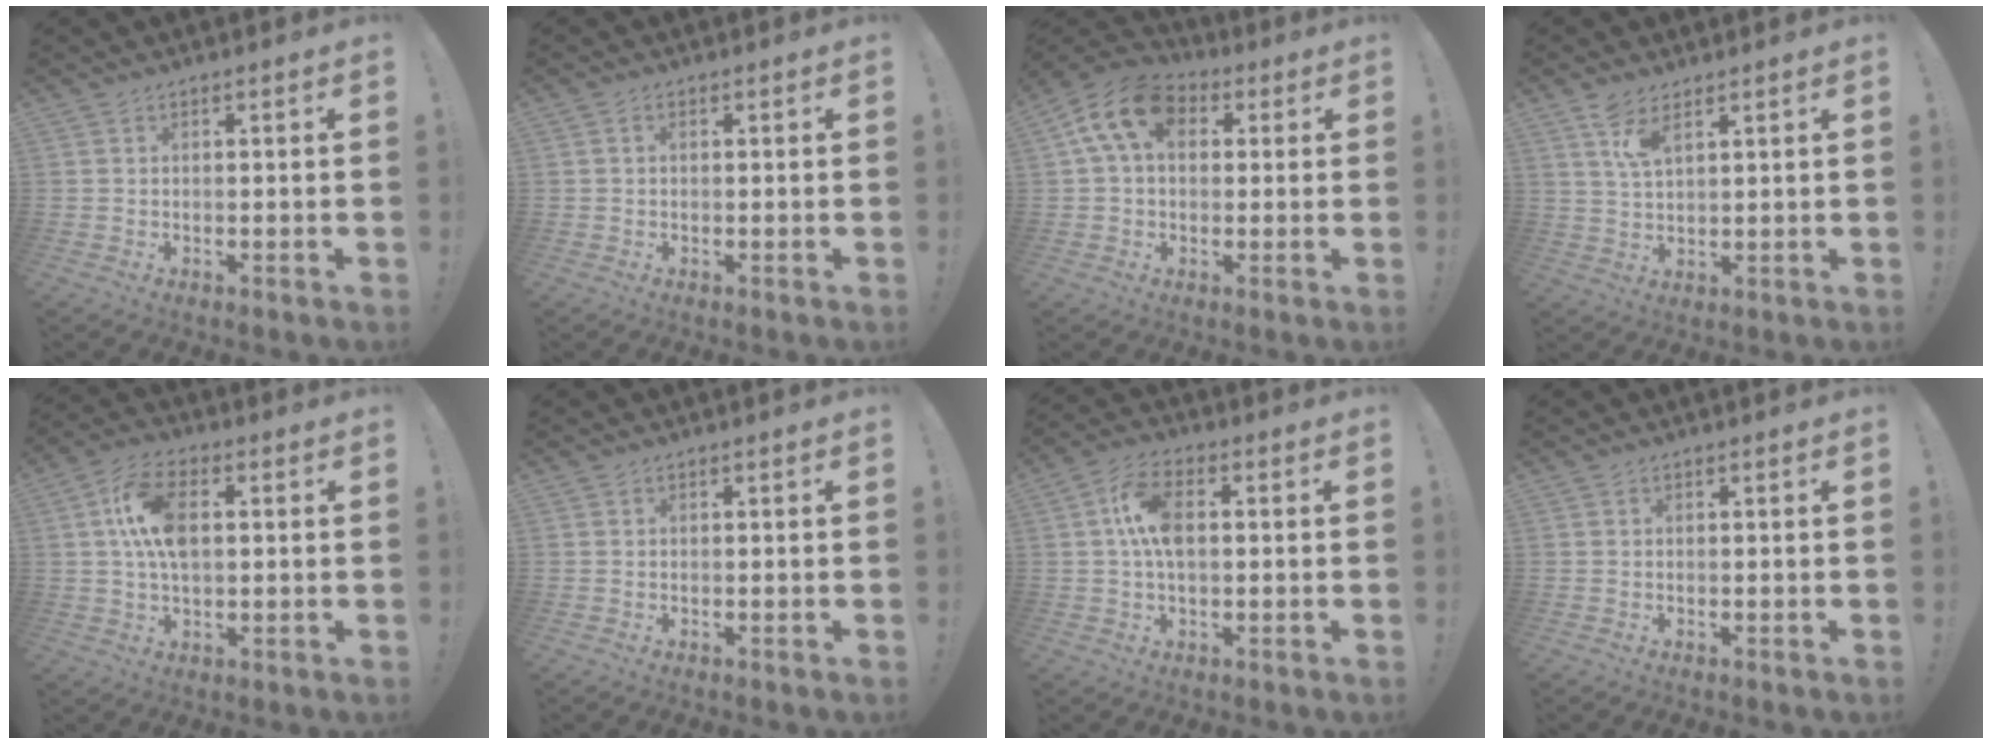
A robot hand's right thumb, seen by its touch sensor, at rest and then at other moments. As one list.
[{"total": 0.7, "force": [0.1, 0.4, 0.6], "torque": [-0.009, 0.001, 0.000]}, {"total": 13.1, "force": [4.0, 8.8, 8.9], "torque": [-0.161, 0.007, 0.077]}, {"total": 6.4, "force": [3.9, 2.3, 4.6], "torque": [-0.087, -0.010, 0.069]}, {"total": 11.9, "force": [1.8, 6.9, 9.6], "torque": [-0.182, 0.007, 0.033]}, {"total": 0.0}, {"total": 9.3, "force": [0.9, 5.1, 7.7], "torque": [-0.155, 0.006, 0.016]}, {"total": 0.0}]